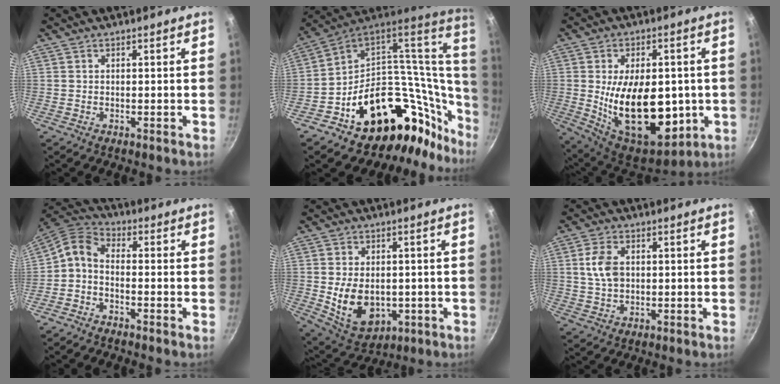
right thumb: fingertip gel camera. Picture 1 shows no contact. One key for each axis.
{"total": 31.0, "fx": -1.1, "fy": 24.7, "fz": 18.6, "tx": -0.210, "ty": 0.033, "tz": -0.005}
{"total": 23.1, "fx": -2.0, "fy": 13.4, "fz": 18.7, "tx": -0.266, "ty": -0.014, "tz": -0.011}
{"total": 5.7, "fx": -2.1, "fy": 3.4, "fz": 4.1, "tx": -0.100, "ty": 0.040, "tz": -0.056}
{"total": 11.5, "fx": -1.0, "fy": 8.0, "fz": 8.2, "tx": -0.117, "ty": -0.009, "tz": 0.007}
{"total": 6.1, "fx": 1.0, "fy": 4.0, "fz": 4.5, "tx": -0.078, "ty": 0.002, "tz": 0.016}